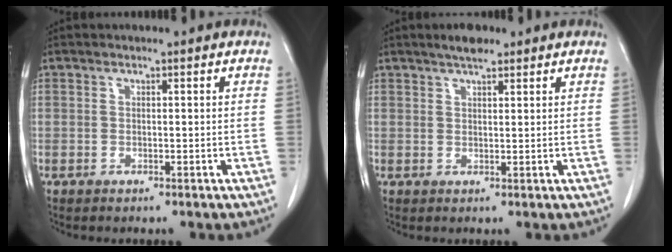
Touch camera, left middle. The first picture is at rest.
{"total": 3.0, "force": [2.4, 0.8, 1.7], "torque": [-0.034, 0.007, 0.038]}